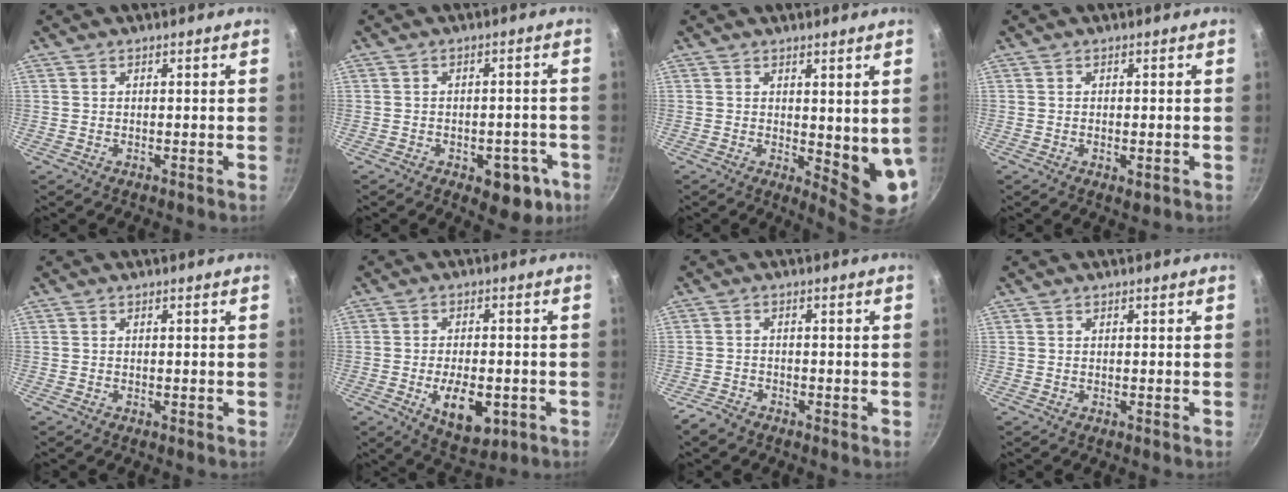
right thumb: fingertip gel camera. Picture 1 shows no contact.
{"total": 8.9, "force": [-3.8, 5.1, 6.3], "torque": [-0.040, 0.019, -0.039]}
{"total": 8.0, "force": [1.2, 3.0, 7.3], "torque": [-0.081, -0.025, 0.023]}
{"total": 2.1, "force": [-0.6, 0.9, 1.8], "torque": [-0.028, -0.005, -0.008]}
{"total": 0.0}
{"total": 10.4, "force": [-3.1, 5.5, 8.3], "torque": [-0.108, 0.002, -0.036]}
{"total": 3.0, "force": [-2.4, 1.4, 0.9], "torque": [-0.023, 0.022, -0.045]}
{"total": 0.0}